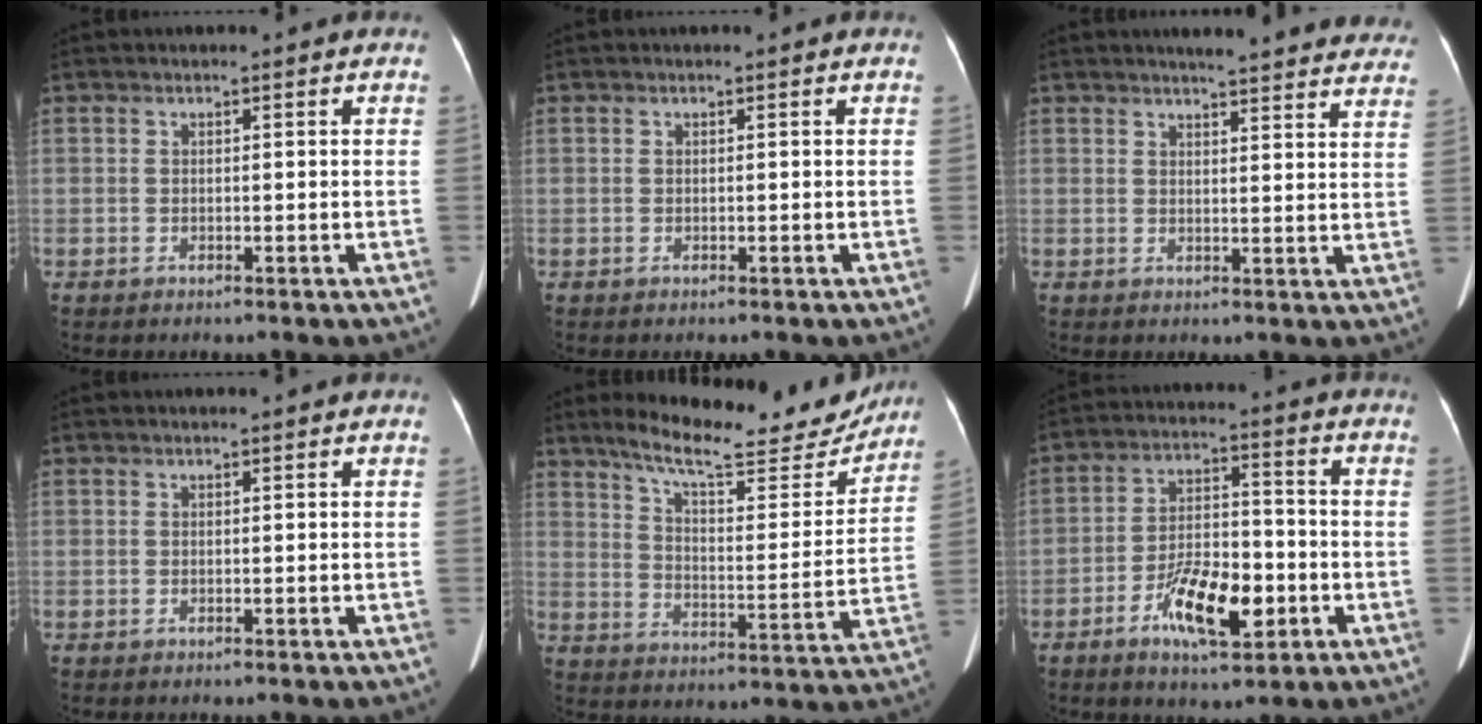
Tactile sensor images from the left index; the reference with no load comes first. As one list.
[{"total": 0.0}, {"total": 18.4, "force": [17.2, 2.6, 6.3], "torque": [-0.062, -0.035, 0.184]}, {"total": 0.0}, {"total": 19.1, "force": [16.7, 3.8, 8.4], "torque": [-0.125, -0.015, 0.235]}, {"total": 10.4, "force": [-4.4, 3.7, 8.7], "torque": [-0.165, 0.002, -0.074]}]